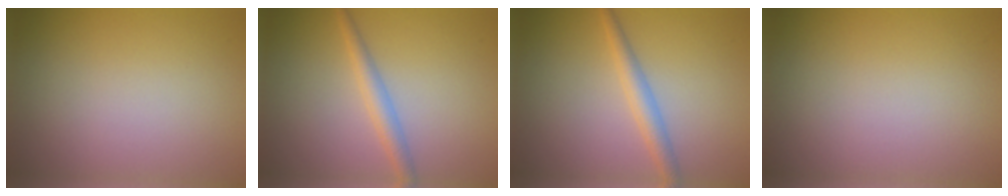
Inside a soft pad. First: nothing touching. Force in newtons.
{"total": 2.2, "press": 2.2, "slide": 0.1}
{"total": 2.3, "press": 2.3, "slide": 0.1}
{"total": 0.0}